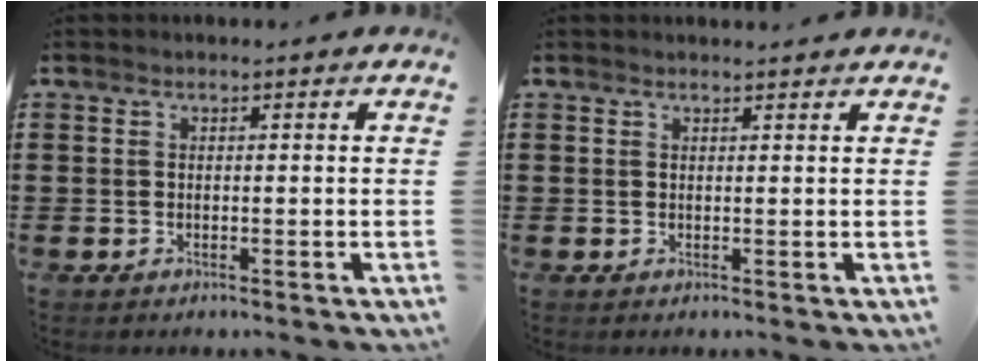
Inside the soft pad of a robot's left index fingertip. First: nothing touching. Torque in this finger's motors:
{"motor_torque": [-0.11, -0.08, -0.52, -0.02]}